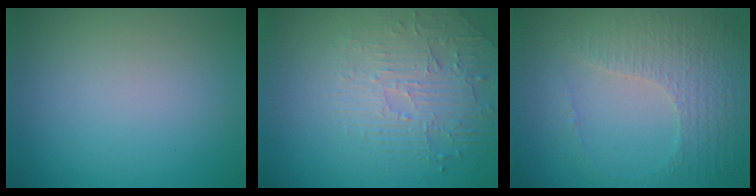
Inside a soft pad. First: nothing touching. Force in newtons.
{"total": 2.6, "press": 2.1, "slide": 1.5}
{"total": 4.6, "press": 3.1, "slide": 3.3}